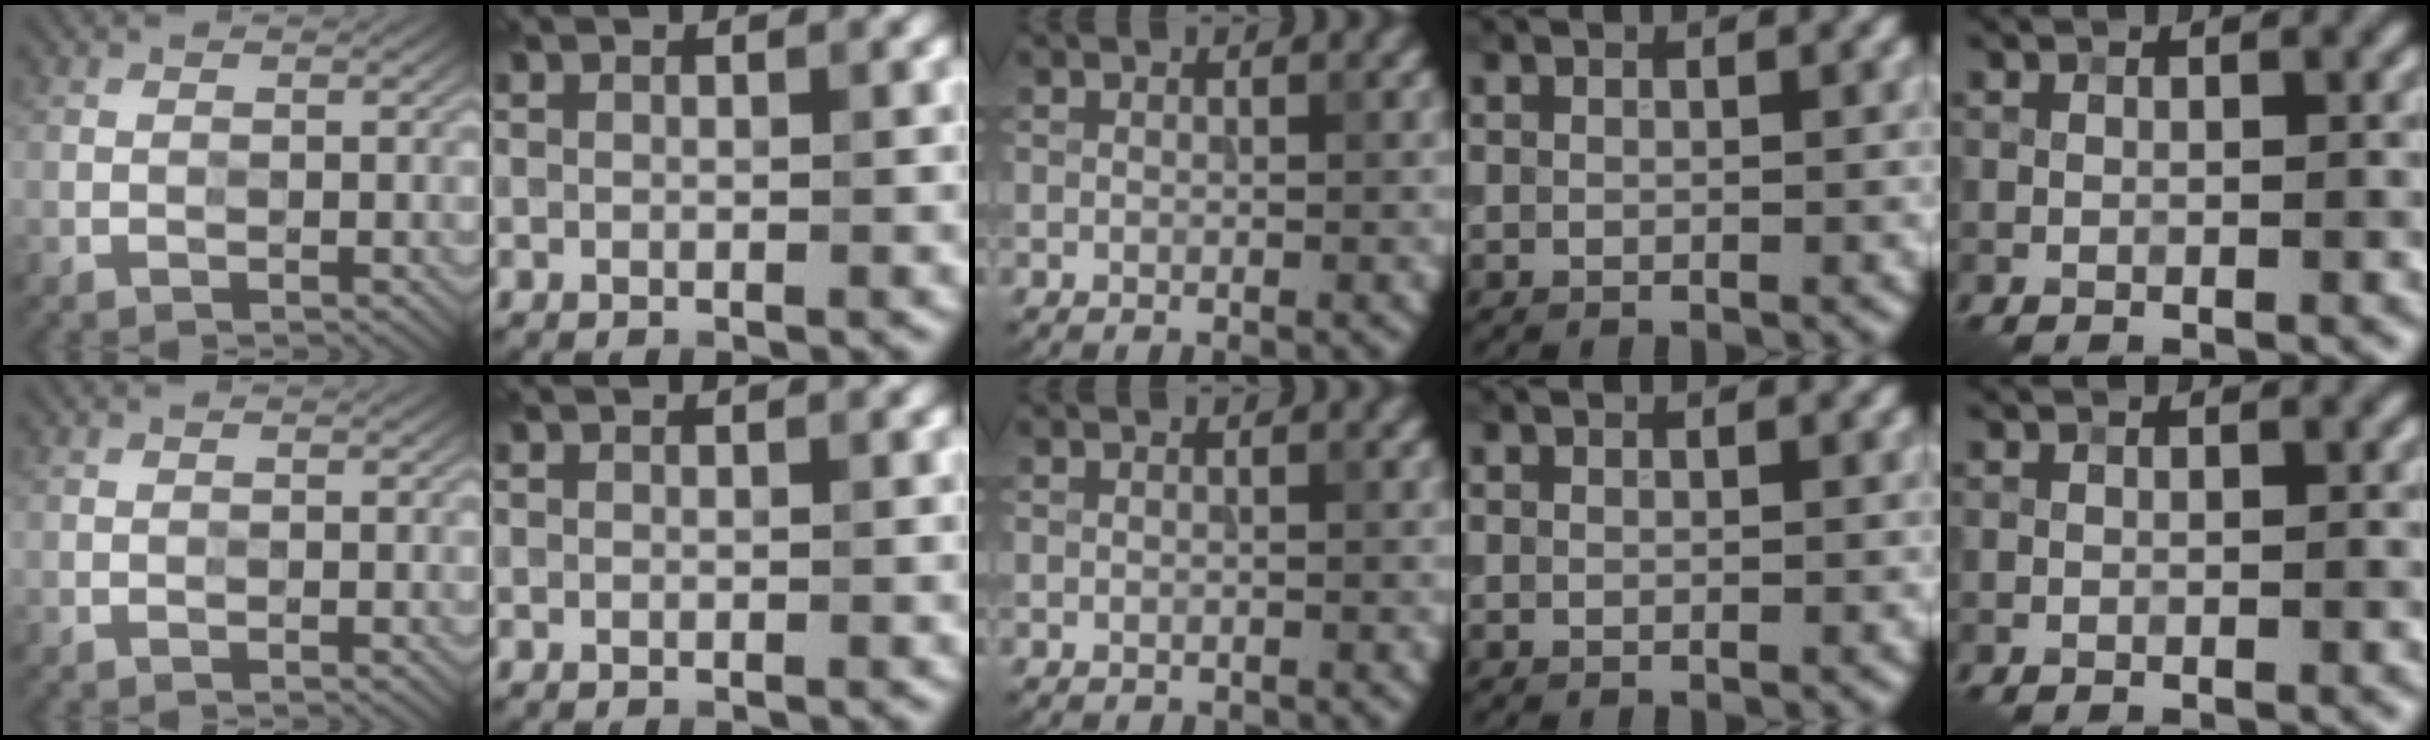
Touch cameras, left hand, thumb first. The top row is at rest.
{}